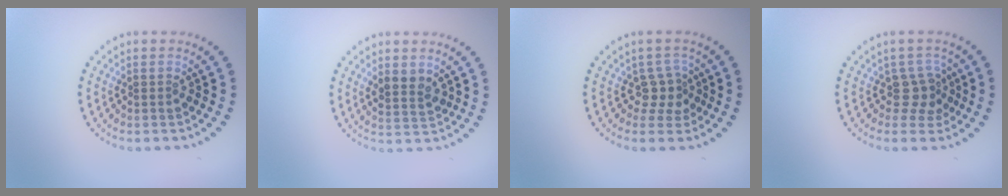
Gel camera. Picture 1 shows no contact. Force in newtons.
{"total": 2.1, "press": 1.9, "slide": 1.0}
{"total": 2.3, "press": 1.5, "slide": 1.7}
{"total": 2.3, "press": 1.6, "slide": 1.6}